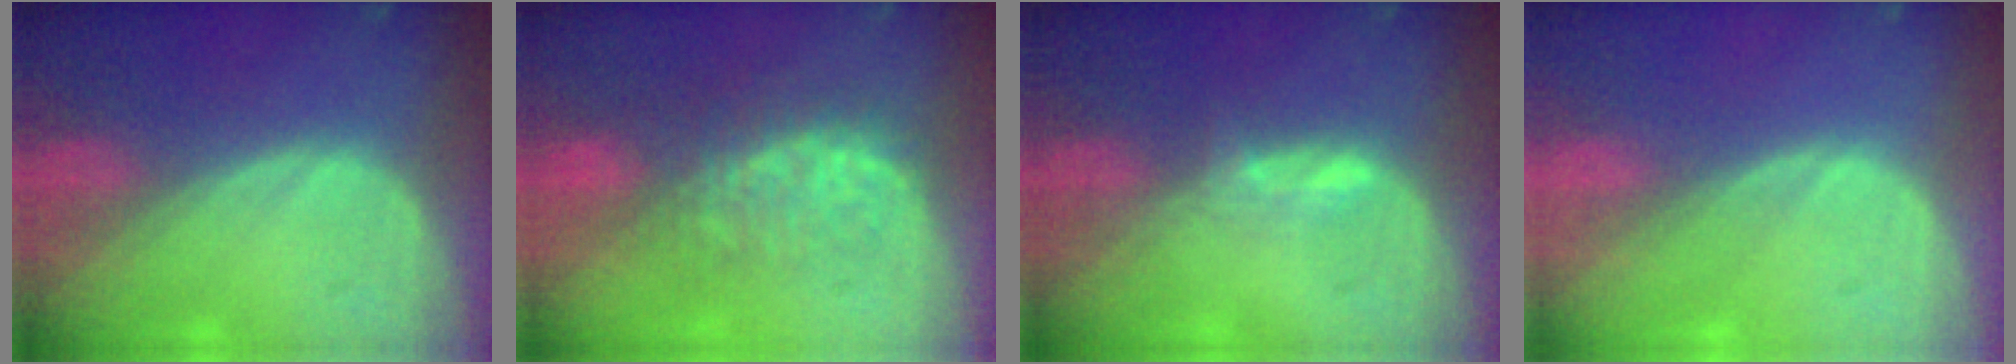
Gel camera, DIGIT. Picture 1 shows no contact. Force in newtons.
{"total": 7.9, "press": 7.5, "slide": 2.3}
{"total": 1.7, "press": 1.7, "slide": 0.6}
{"total": 0.0}